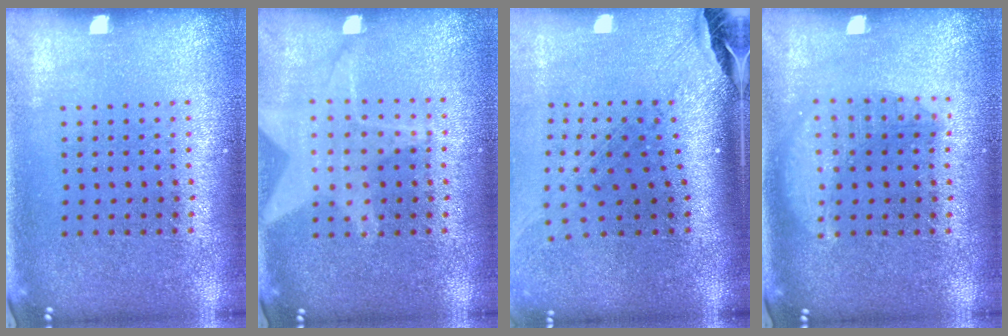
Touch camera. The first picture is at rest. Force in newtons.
{"total": 1.4, "press": 1.3, "slide": 0.3}
{"total": 2.2, "press": 1.8, "slide": 1.4}
{"total": 1.3, "press": 1.3, "slide": 0.3}